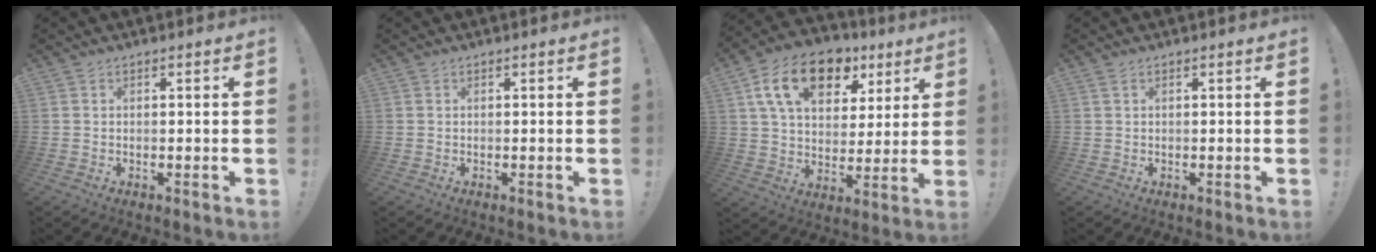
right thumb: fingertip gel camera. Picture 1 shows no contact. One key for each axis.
{"total": 0.0}
{"total": 18.5, "fx": 9.4, "fy": 11.2, "fz": 11.3, "tx": -0.187, "ty": -0.035, "tz": 0.169}
{"total": 0.8, "fx": 0.5, "fy": 0.2, "fz": 0.7, "tx": -0.011, "ty": -0.001, "tz": 0.007}